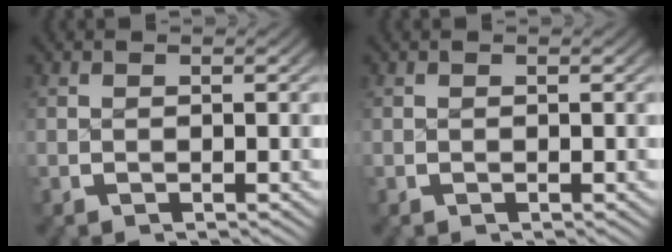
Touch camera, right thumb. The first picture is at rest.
{"total": 0.0}